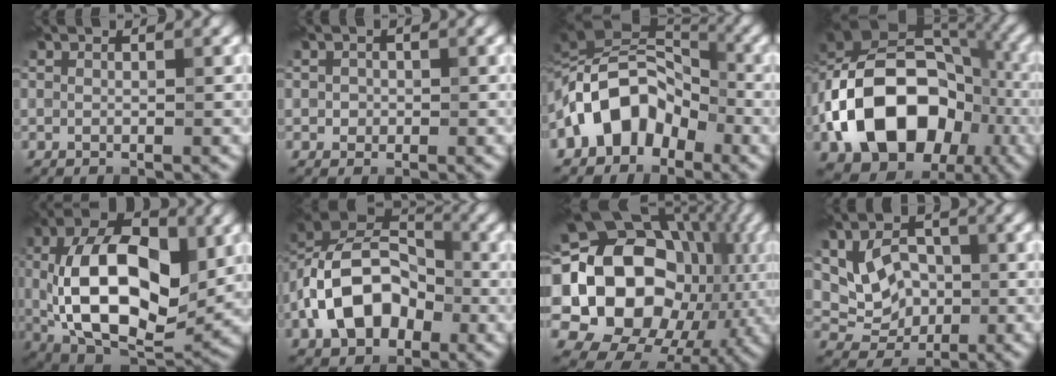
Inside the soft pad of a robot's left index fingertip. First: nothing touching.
{"total": 0.9, "force": [0.0, 0.9, 0.2], "torque": [0.018, 0.006, -0.006]}
{"total": 9.0, "force": [-3.6, 6.0, 5.7], "torque": [-0.082, 0.029, -0.088]}
{"total": 16.4, "force": [-4.7, 11.4, 10.8], "torque": [-0.192, 0.016, -0.093]}
{"total": 14.2, "force": [-0.1, 7.6, 11.9], "torque": [-0.207, 0.008, -0.003]}
{"total": 10.7, "force": [-3.3, 7.0, 7.4], "torque": [-0.136, 0.016, -0.071]}
{"total": 20.7, "force": [0.1, 16.6, 12.4], "torque": [-0.219, 0.010, -0.005]}
{"total": 5.1, "force": [0.4, 3.8, 3.4], "torque": [-0.056, -0.001, 0.013]}